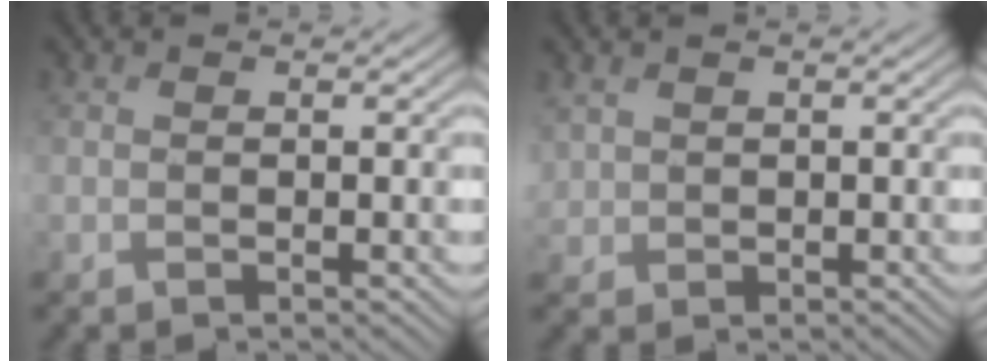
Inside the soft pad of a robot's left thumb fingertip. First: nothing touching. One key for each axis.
{"total": 2.1, "fx": 1.0, "fy": 1.8, "fz": 0.7, "tx": -0.027, "ty": -0.002, "tz": 0.021}